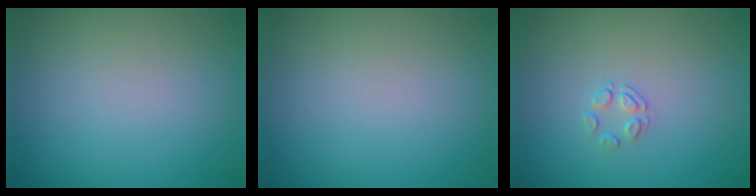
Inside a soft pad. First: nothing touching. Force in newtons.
{"total": 0.0}
{"total": 1.4, "press": 0.6, "slide": 1.2}